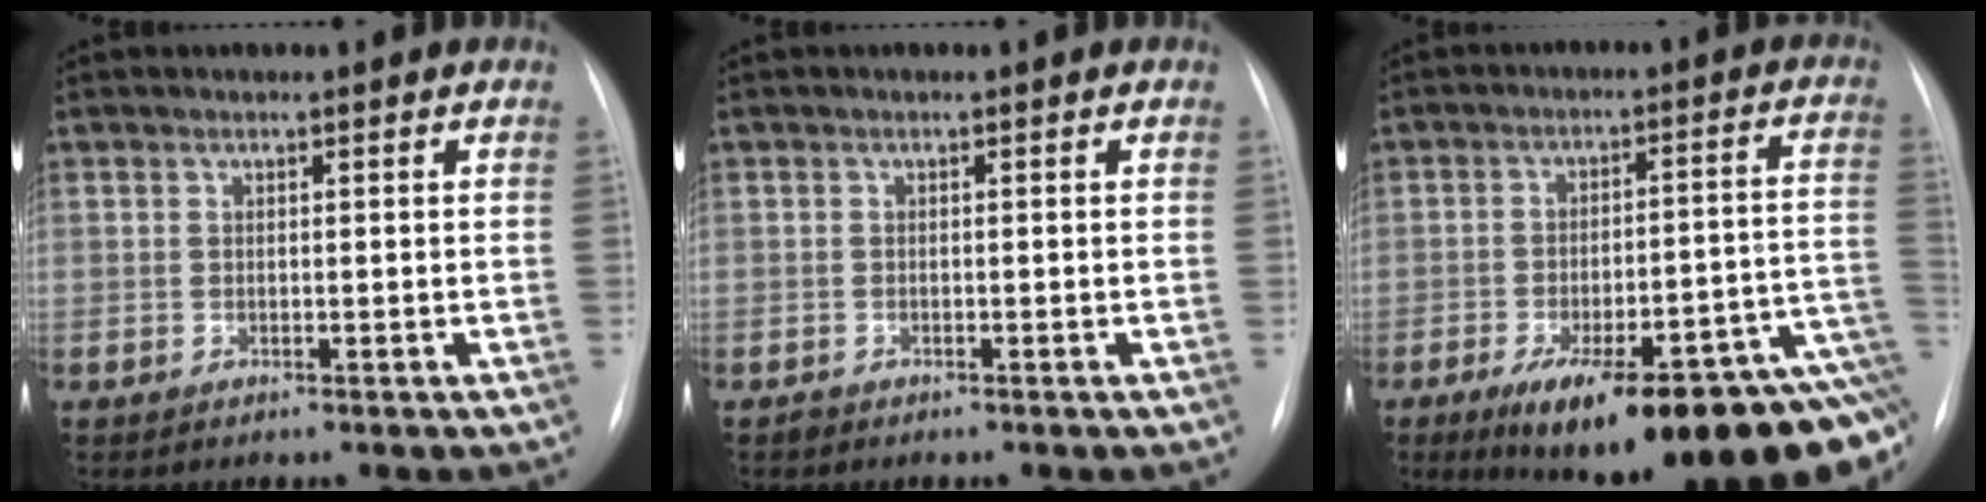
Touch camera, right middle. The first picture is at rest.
{"total": 0.5, "force": [-0.4, 0.3, 0.1], "torque": [-0.004, 0.000, -0.009]}
{"total": 24.6, "force": [-14.8, 5.5, 18.9], "torque": [-0.170, 0.018, -0.198]}